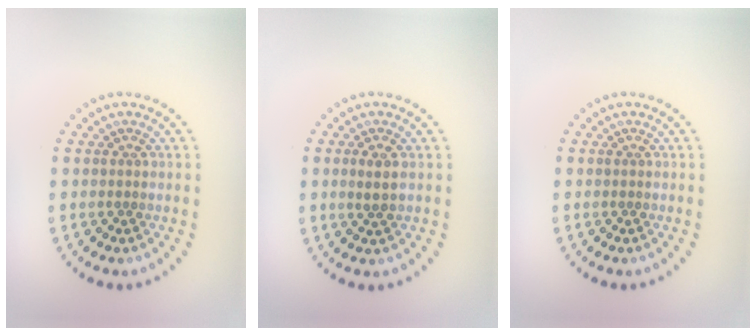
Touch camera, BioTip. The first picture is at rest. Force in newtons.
{"total": 1.3, "press": 1.1, "slide": 0.6}
{"total": 0.0}